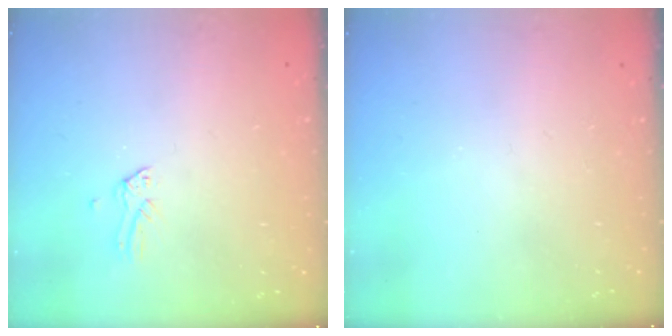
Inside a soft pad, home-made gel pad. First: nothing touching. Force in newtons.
{"total": 0.0}